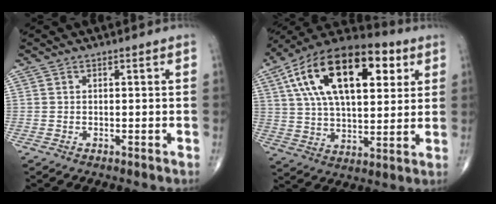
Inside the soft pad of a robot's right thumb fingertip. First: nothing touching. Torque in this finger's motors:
{"motor_torque": [-0.15, 4.49, 2.02, 0.75, 0.60]}